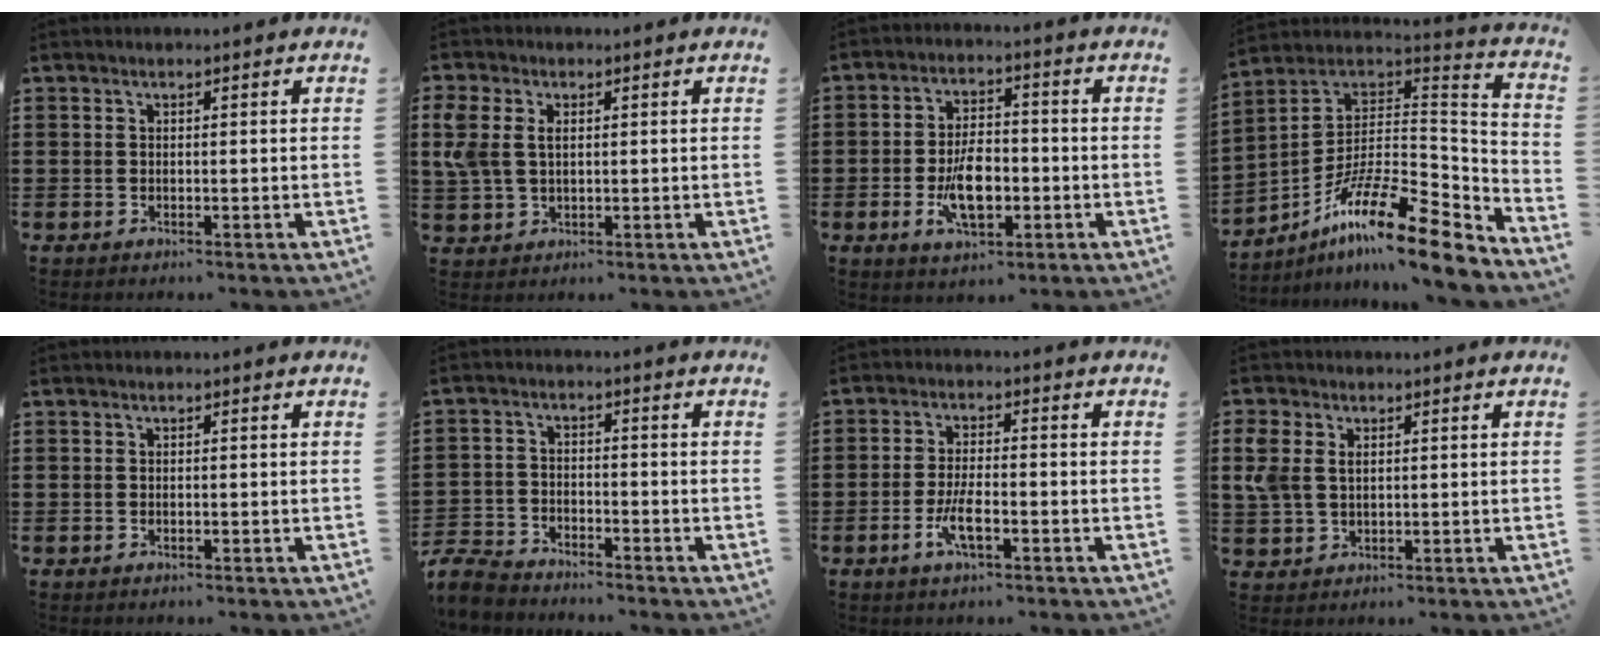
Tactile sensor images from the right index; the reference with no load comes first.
{"total": 4.6, "force": [1.3, 2.9, 3.3], "torque": [-0.094, 0.003, 0.016]}
{"total": 8.2, "force": [-2.2, 4.0, 6.8], "torque": [-0.131, -0.001, -0.043]}
{"total": 16.2, "force": [-11.1, 3.6, 11.2], "torque": [-0.193, 0.024, -0.199]}
{"total": 0.0}
{"total": 4.6, "force": [-4.5, 0.9, 0.5], "torque": [-0.032, -0.002, -0.096]}
{"total": 4.7, "force": [-2.1, 1.3, 4.0], "torque": [-0.087, -0.005, -0.042]}
{"total": 4.0, "force": [1.4, 2.7, 2.5], "torque": [-0.073, 0.005, 0.019]}